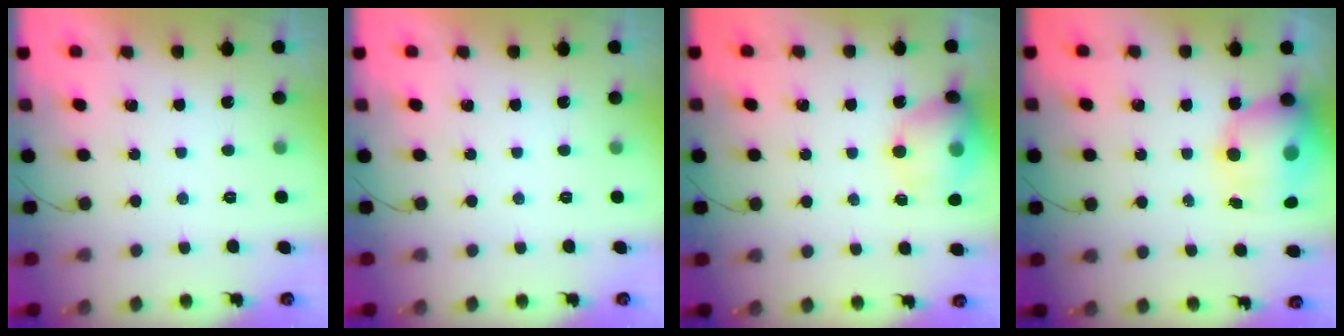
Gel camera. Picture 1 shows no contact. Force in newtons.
{"total": 0.0}
{"total": 14.8, "press": 14.6, "slide": 2.4}
{"total": 13.2, "press": 12.8, "slide": 3.3}